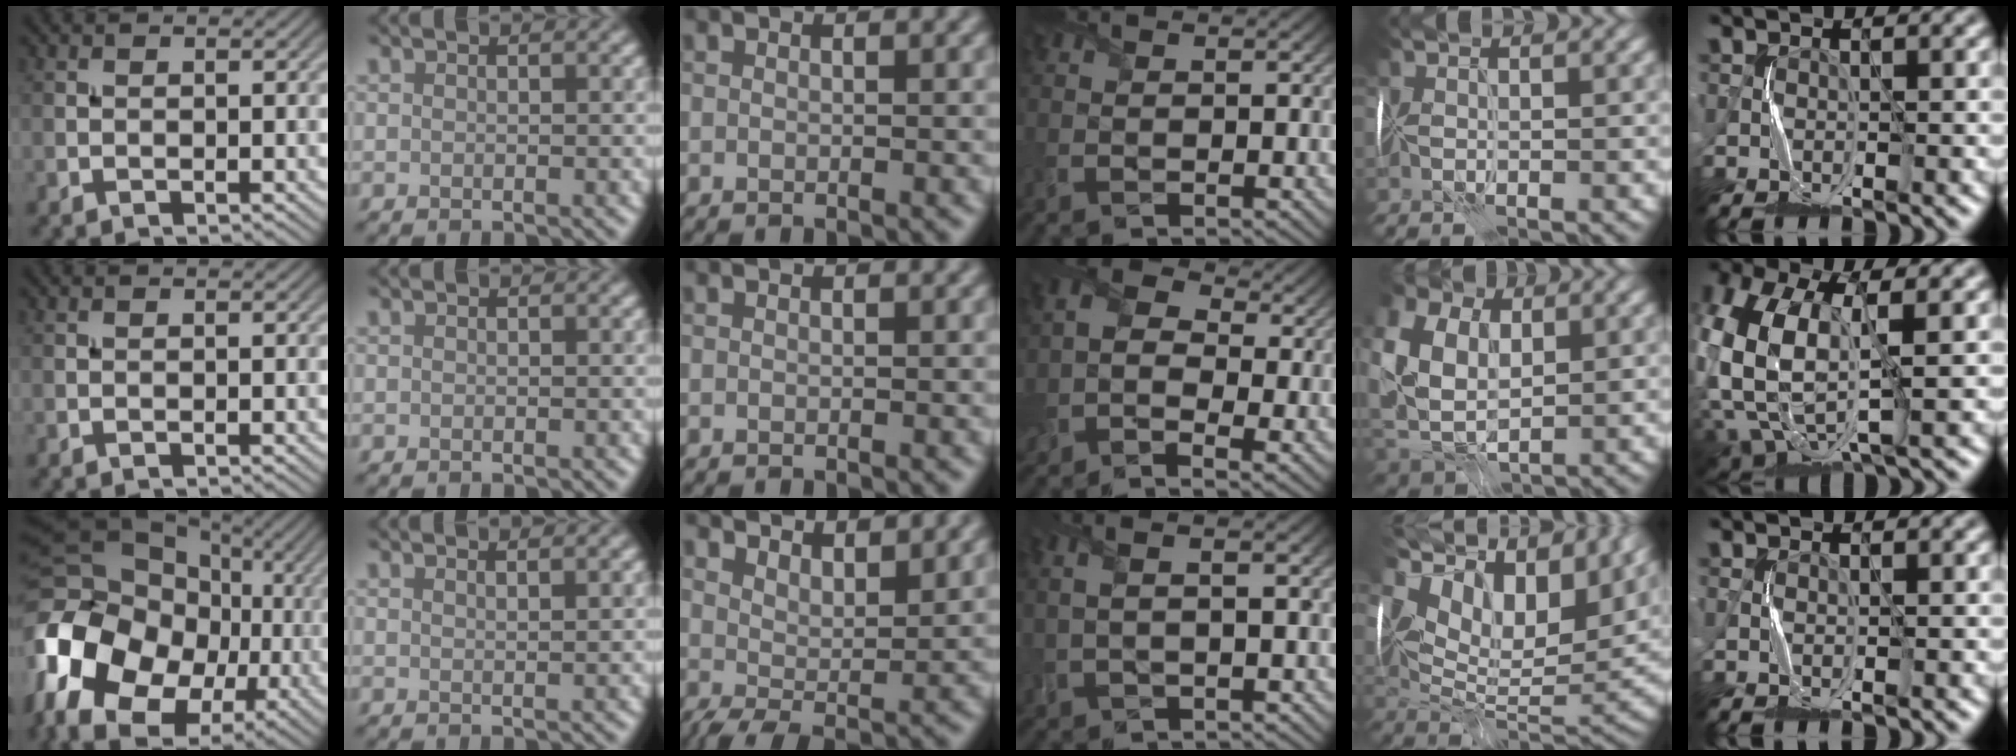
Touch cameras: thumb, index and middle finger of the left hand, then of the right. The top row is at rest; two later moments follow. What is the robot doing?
{"motion": "fold", "object": "memory foam"}